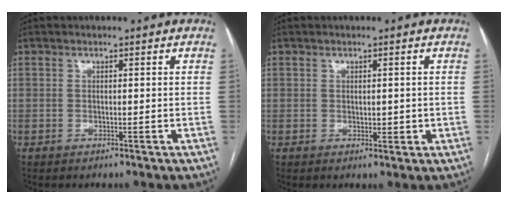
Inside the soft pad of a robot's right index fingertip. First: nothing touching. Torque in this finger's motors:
{"motor_torque": [0.17, 0.33, 0.05, 0.05]}